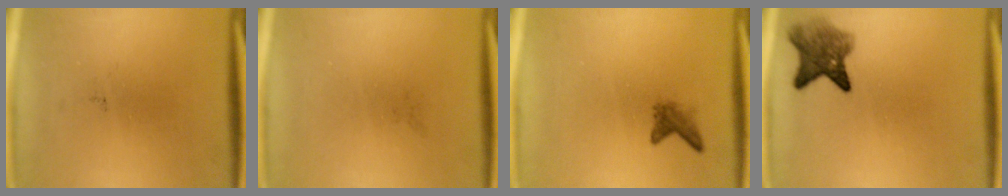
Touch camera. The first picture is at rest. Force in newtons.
{"total": 0.0}
{"total": 1.7}
{"total": 5.5}